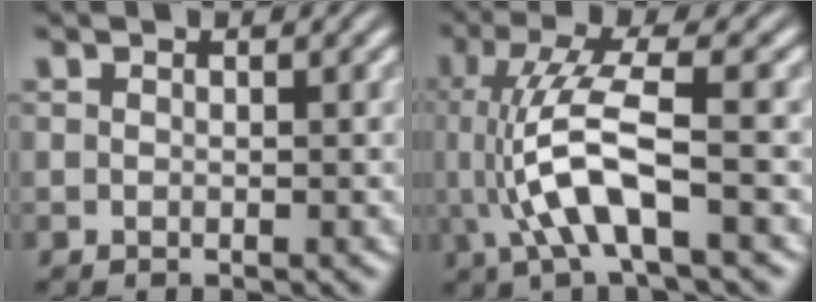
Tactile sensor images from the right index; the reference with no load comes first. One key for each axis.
{"total": 6.0, "fx": -0.1, "fy": 1.5, "fz": 5.8, "tx": -0.120, "ty": -0.004, "tz": 0.002}